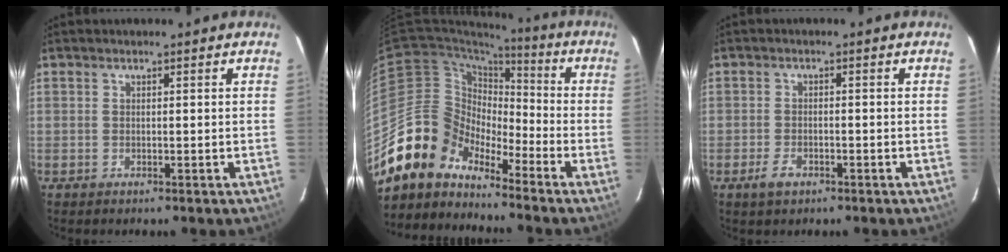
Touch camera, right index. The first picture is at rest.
{"total": 11.8, "force": [-10.3, 5.8, 0.9], "torque": [-0.018, 0.035, -0.204]}
{"total": 3.2, "force": [-1.9, 1.7, 1.9], "torque": [-0.044, -0.002, -0.035]}